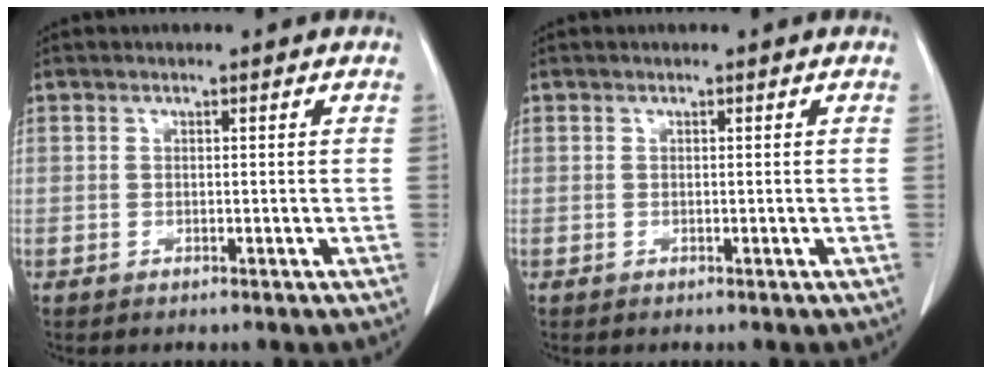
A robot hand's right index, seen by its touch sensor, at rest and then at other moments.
{"total": 0.0}